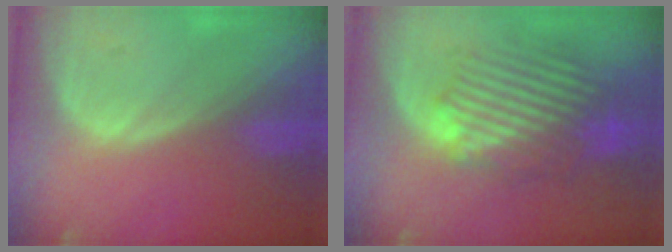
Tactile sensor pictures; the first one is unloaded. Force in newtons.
{"total": 9.7, "press": 9.0, "slide": 3.6}